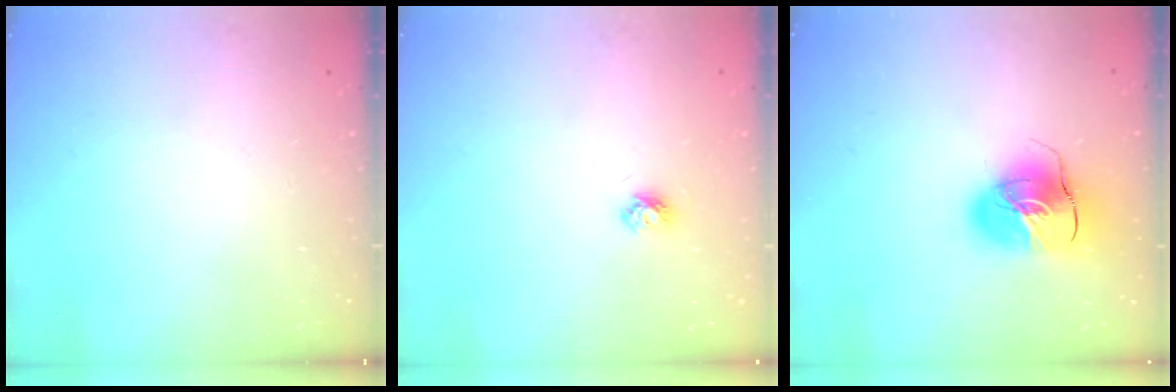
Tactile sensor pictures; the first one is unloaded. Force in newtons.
{"total": 3.9, "press": 3.8, "slide": 0.7}
{"total": 13.3, "press": 13.2, "slide": 2.2}